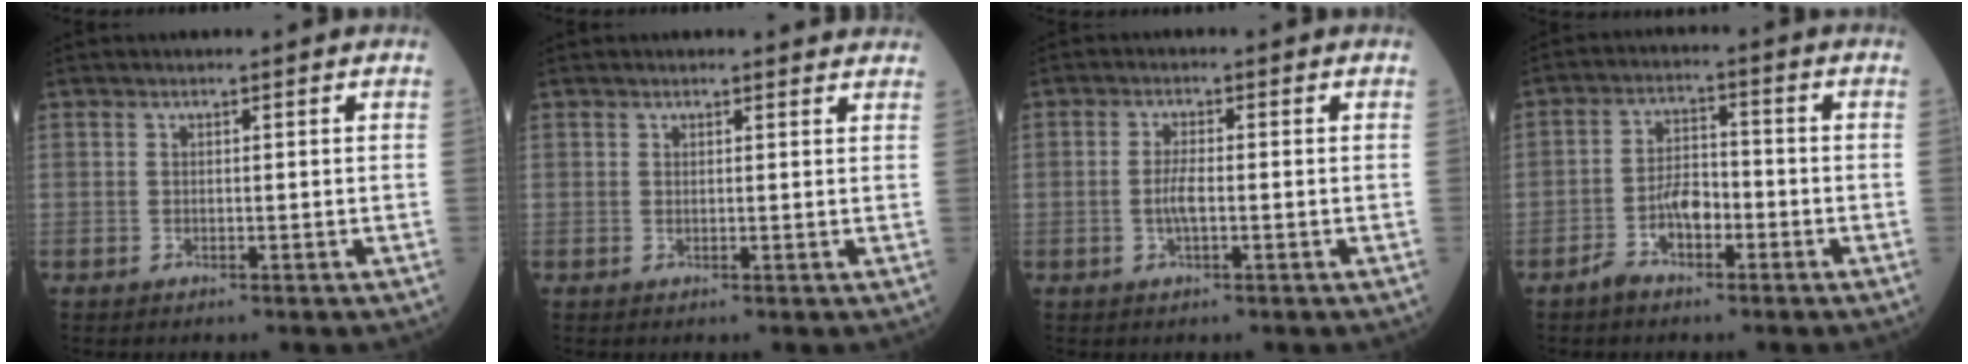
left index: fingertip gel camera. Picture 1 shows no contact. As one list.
[{"total": 1.7, "force": [1.7, 0.3, -0.1], "torque": [-0.007, -0.008, 0.005]}, {"total": 2.4, "force": [-0.5, 0.5, 2.3], "torque": [-0.051, 0.001, -0.012]}, {"total": 5.3, "force": [-2.8, 2.5, 3.8], "torque": [-0.080, 0.008, -0.054]}]